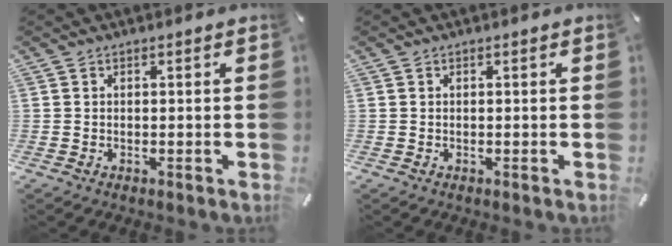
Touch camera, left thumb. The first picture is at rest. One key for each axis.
{"total": 0.0}